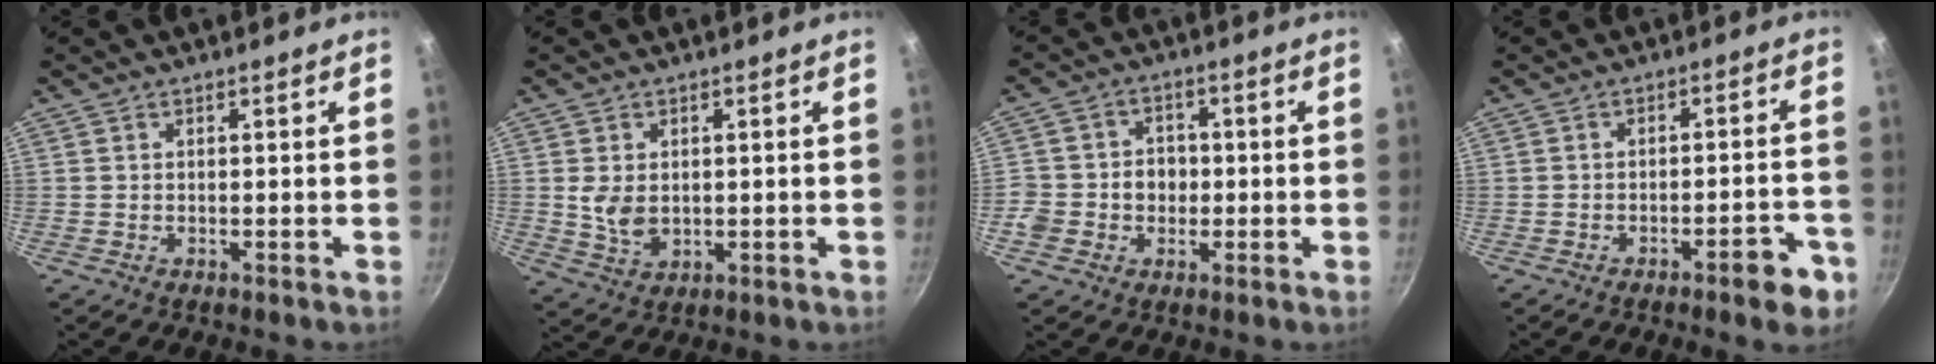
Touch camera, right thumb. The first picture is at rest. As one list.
[{"total": 4.9, "force": [0.4, 3.4, 3.5], "torque": [-0.055, -0.009, 0.019]}, {"total": 7.3, "force": [-1.1, 6.5, 3.1], "torque": [-0.023, 0.024, -0.019]}, {"total": 6.4, "force": [-3.9, 1.6, 4.8], "torque": [-0.054, 0.031, -0.049]}]